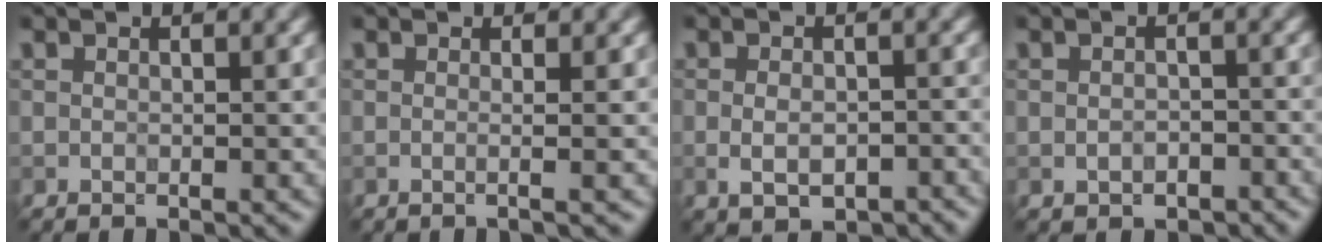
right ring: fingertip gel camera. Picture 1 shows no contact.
{"total": 2.9, "force": [0.5, 1.5, 2.4], "torque": [-0.005, 0.003, -0.025]}
{"total": 4.2, "force": [-1.5, 2.3, 3.1], "torque": [-0.049, -0.001, -0.020]}
{"total": 1.8, "force": [-0.9, 1.2, 1.0], "torque": [-0.018, -0.001, -0.015]}